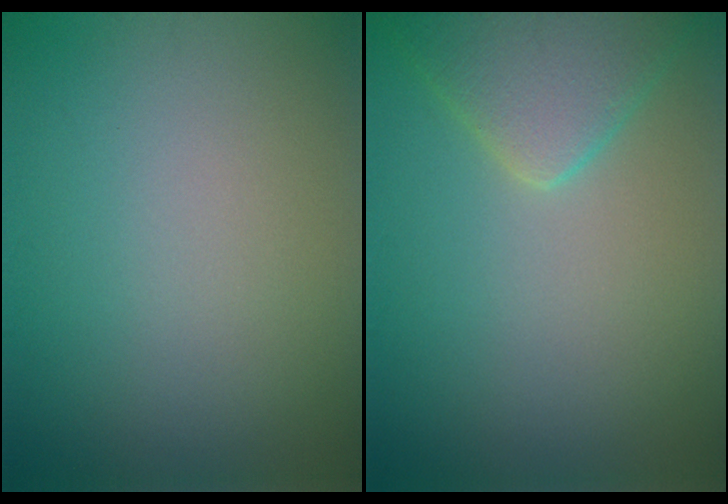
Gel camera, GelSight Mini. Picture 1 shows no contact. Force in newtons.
{"total": 4.7, "press": 4.7, "slide": 0.3}